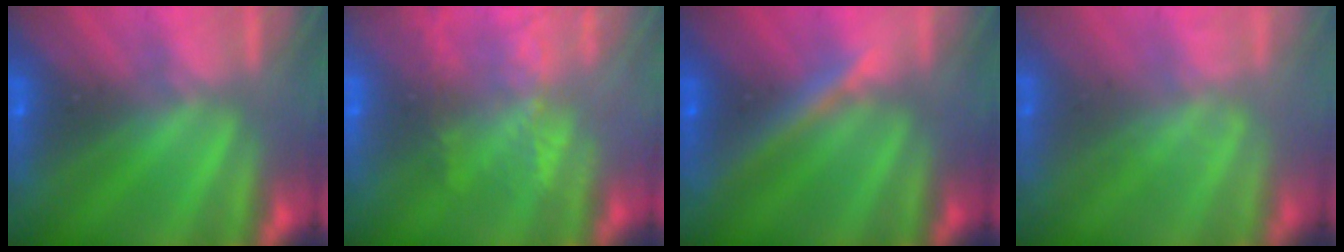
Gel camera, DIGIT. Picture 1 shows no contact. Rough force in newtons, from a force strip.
{"total": 7.5}
{"total": 2.9}
{"total": 1.7}